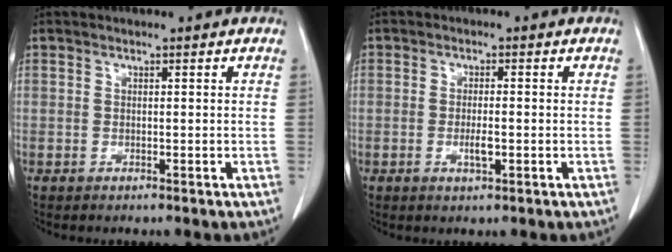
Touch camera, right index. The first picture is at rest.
{"total": 2.6, "force": [-0.7, 0.5, 2.5], "torque": [-0.052, -0.002, -0.010]}